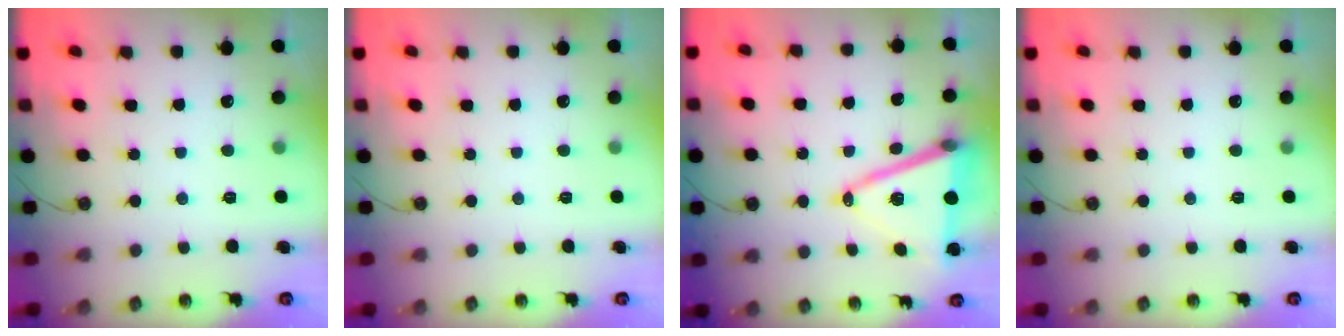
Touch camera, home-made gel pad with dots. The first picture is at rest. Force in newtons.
{"total": 0.0}
{"total": 16.0, "press": 15.5, "slide": 3.7}
{"total": 0.0}